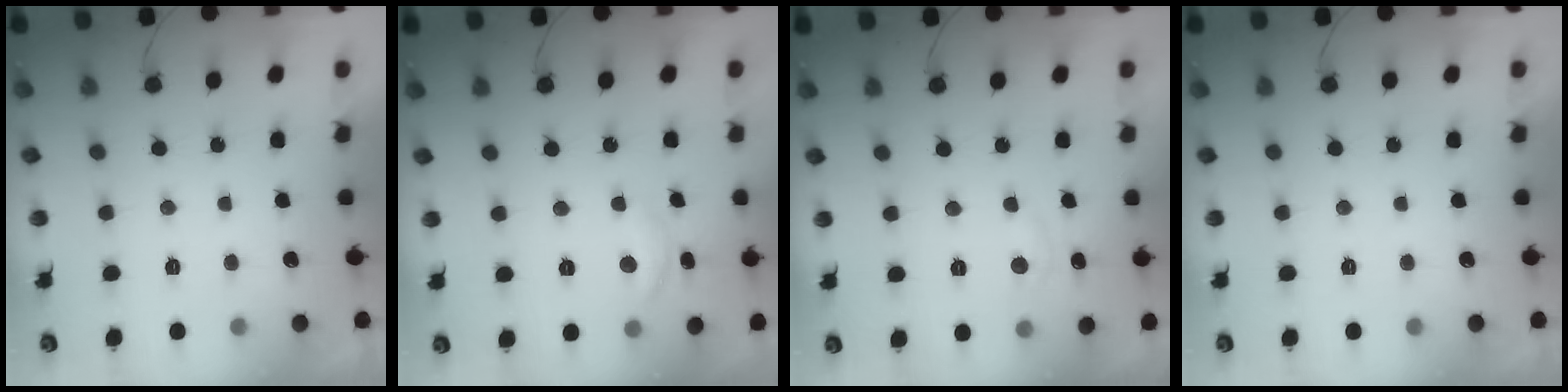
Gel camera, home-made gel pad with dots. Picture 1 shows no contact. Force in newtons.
{"total": 6.9, "press": 6.9, "slide": 0.5}
{"total": 5.1, "press": 5.1, "slide": 0.6}
{"total": 0.0}